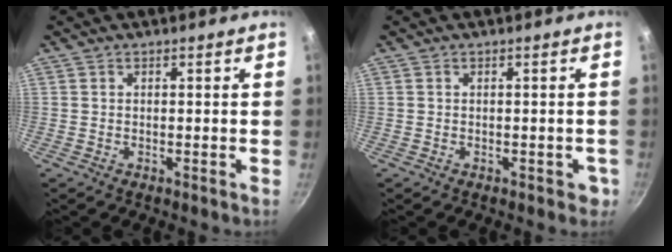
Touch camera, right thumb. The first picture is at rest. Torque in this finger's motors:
{"motor_torque": [-0.12, 0.01, -0.17, 0.03, -0.02]}